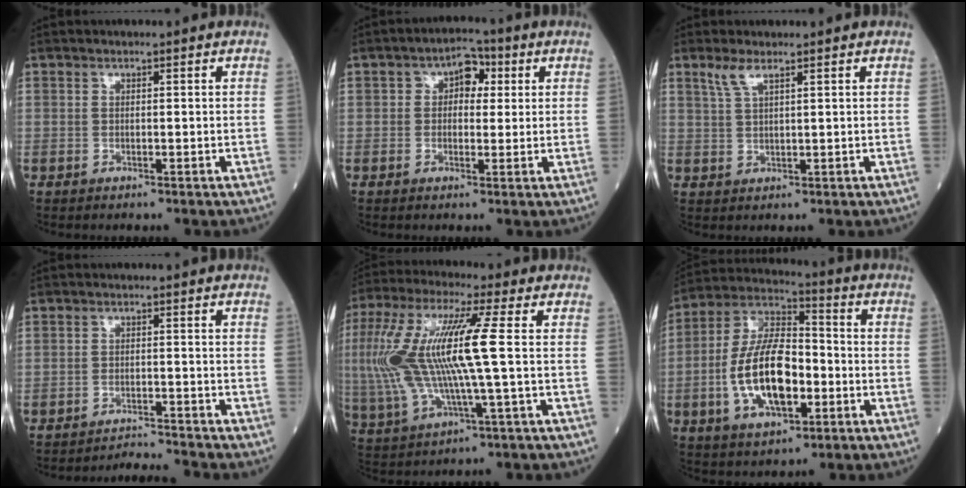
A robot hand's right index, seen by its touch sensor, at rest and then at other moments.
{"total": 4.7, "force": [1.2, 3.0, 3.4], "torque": [-0.046, 0.023, 0.015]}
{"total": 2.8, "force": [1.9, 0.3, 2.0], "torque": [-0.053, 0.007, 0.043]}
{"total": 4.1, "force": [-3.6, -1.8, -0.8], "torque": [0.010, -0.008, -0.058]}
{"total": 18.5, "force": [1.2, 2.6, 18.3], "torque": [-0.410, 0.015, 0.019]}
{"total": 15.4, "force": [-3.5, 6.5, 13.6], "torque": [-0.276, 0.010, -0.061]}